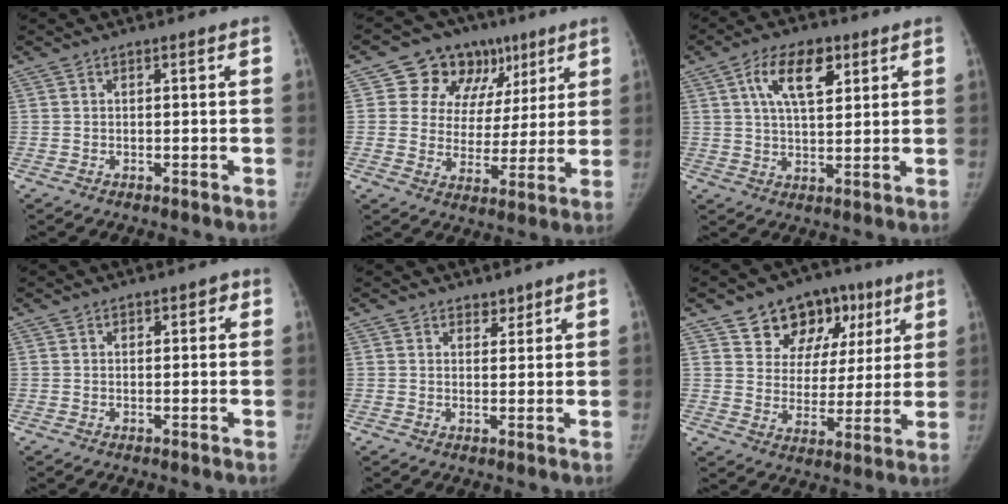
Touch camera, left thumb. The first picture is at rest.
{"total": 14.8, "force": [7.6, 11.5, 5.3], "torque": [-0.023, -0.008, 0.114]}
{"total": 10.1, "force": [4.3, 4.6, 7.8], "torque": [-0.123, -0.009, 0.075]}
{"total": 1.9, "force": [0.6, 1.1, 1.4], "torque": [-0.008, 0.002, 0.004]}
{"total": 1.9, "force": [1.6, 0.9, 0.3], "torque": [0.010, -0.012, 0.022]}
{"total": 14.9, "force": [8.2, 10.5, 6.8], "torque": [-0.047, -0.018, 0.127]}